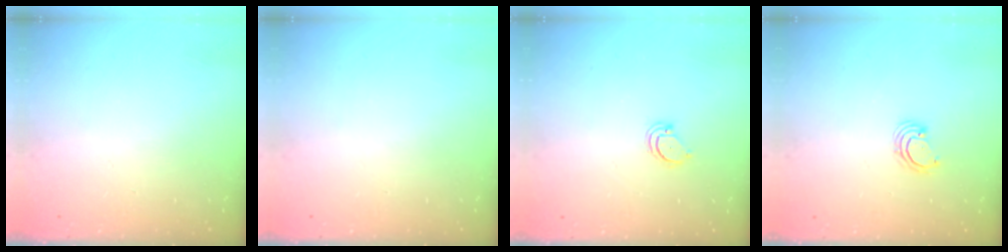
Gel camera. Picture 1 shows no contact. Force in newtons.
{"total": 0.0}
{"total": 2.6, "press": 2.6, "slide": 0.2}
{"total": 2.8, "press": 2.8, "slide": 0.3}